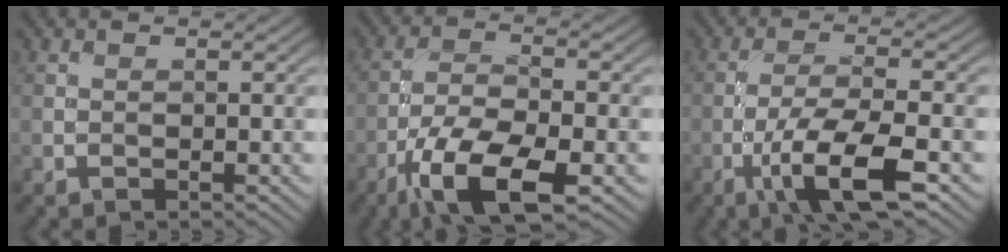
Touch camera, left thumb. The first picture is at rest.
{"total": 10.9, "force": [-6.0, 3.8, 8.2], "torque": [-0.160, -0.009, -0.120]}
{"total": 9.2, "force": [-4.4, 2.1, 7.7], "torque": [-0.143, 0.005, -0.090]}